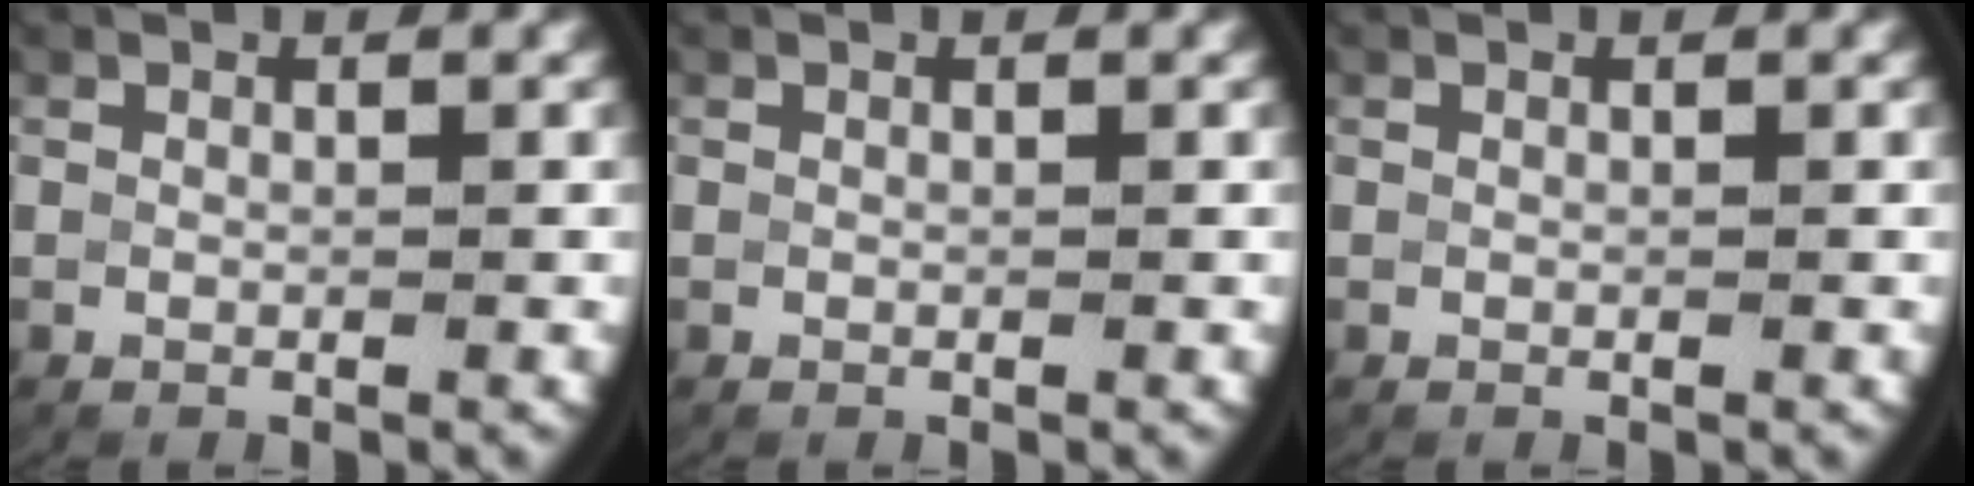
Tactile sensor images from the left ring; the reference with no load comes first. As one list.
[{"total": 0.0}, {"total": 0.0}]